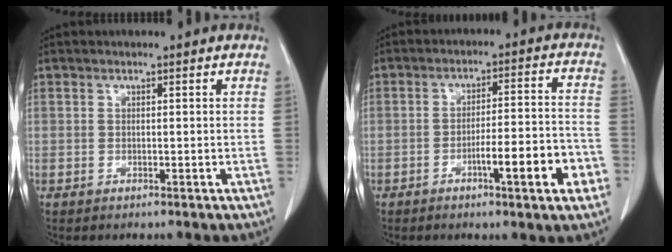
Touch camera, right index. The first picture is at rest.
{"total": 9.8, "force": [-4.2, 1.0, 8.9], "torque": [-0.124, 0.009, -0.058]}